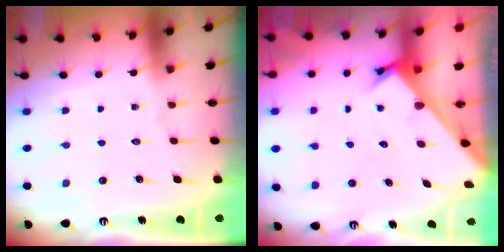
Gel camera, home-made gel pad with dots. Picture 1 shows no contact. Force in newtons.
{"total": 2.6, "press": 2.6, "slide": 0.2}